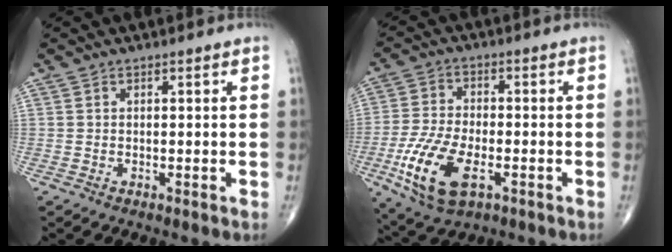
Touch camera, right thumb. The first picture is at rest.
{"total": 13.2, "force": [-4.6, 6.4, 10.6], "torque": [-0.218, 0.003, -0.082]}